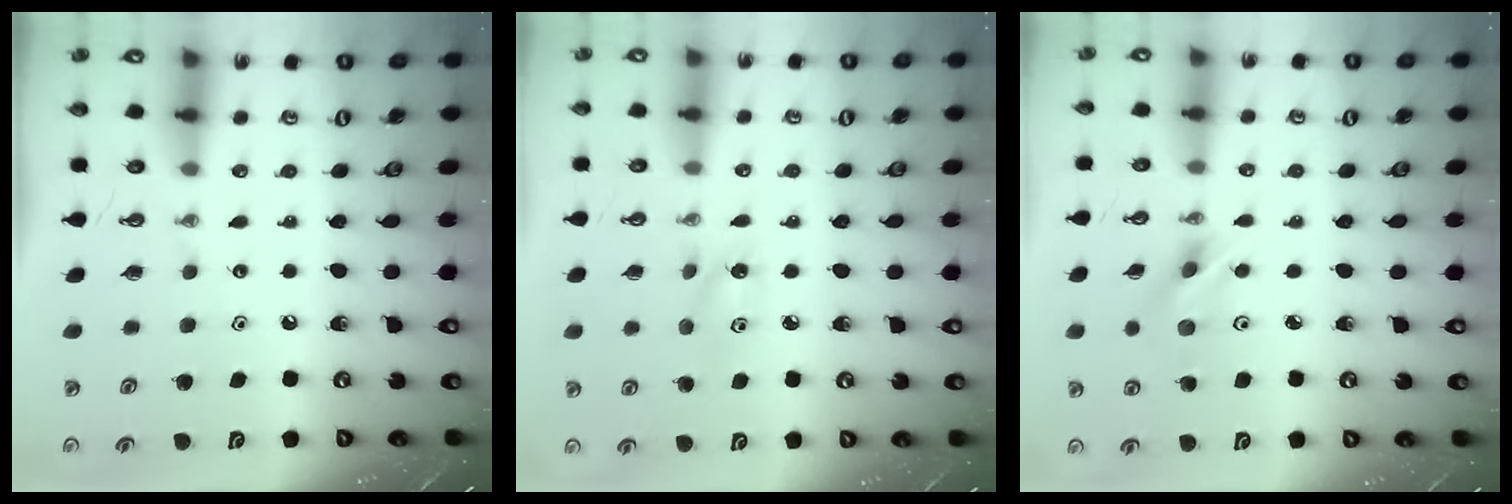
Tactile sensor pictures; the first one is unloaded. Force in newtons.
{"total": 4.9, "press": 4.9, "slide": 0.6}
{"total": 6.0, "press": 4.4, "slide": 4.1}